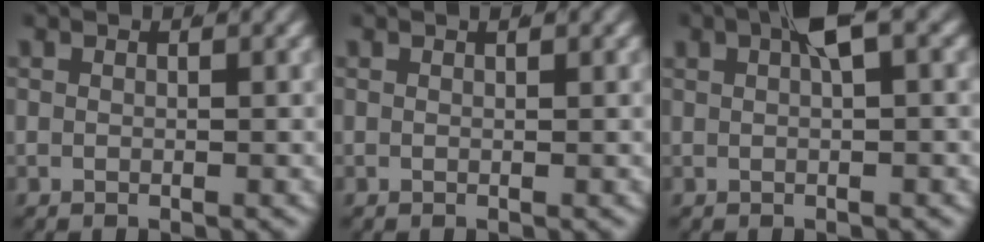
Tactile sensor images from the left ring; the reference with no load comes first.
{"total": 0.0}
{"total": 2.4, "force": [1.2, 0.2, 2.0], "torque": [-0.031, 0.006, 0.022]}